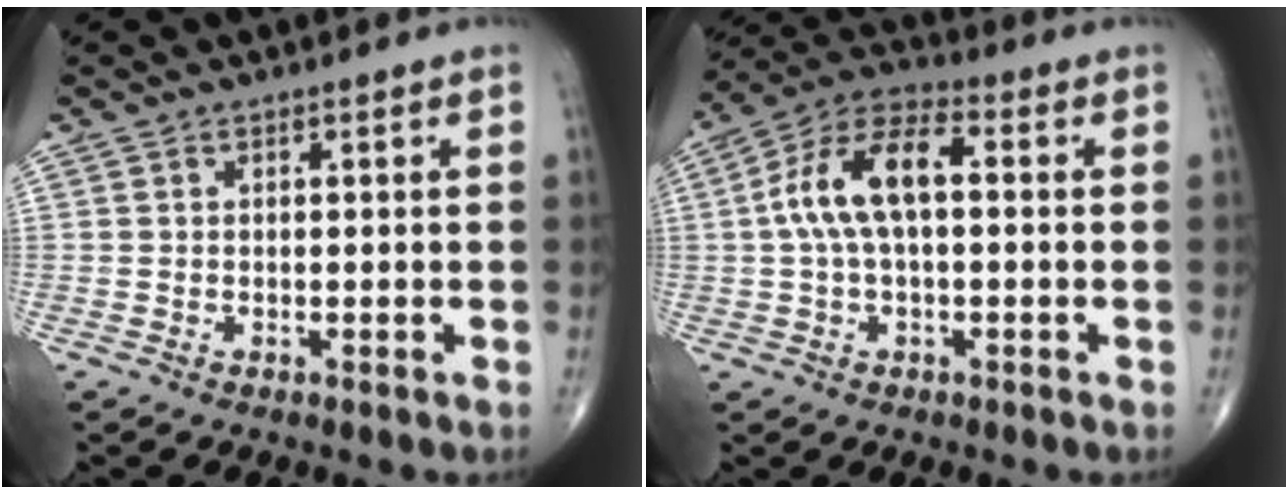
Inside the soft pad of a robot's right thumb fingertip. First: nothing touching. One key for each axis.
{"total": 11.9, "fx": 1.0, "fy": 5.7, "fz": 10.4, "tx": -0.206, "ty": 0.038, "tz": 0.011}